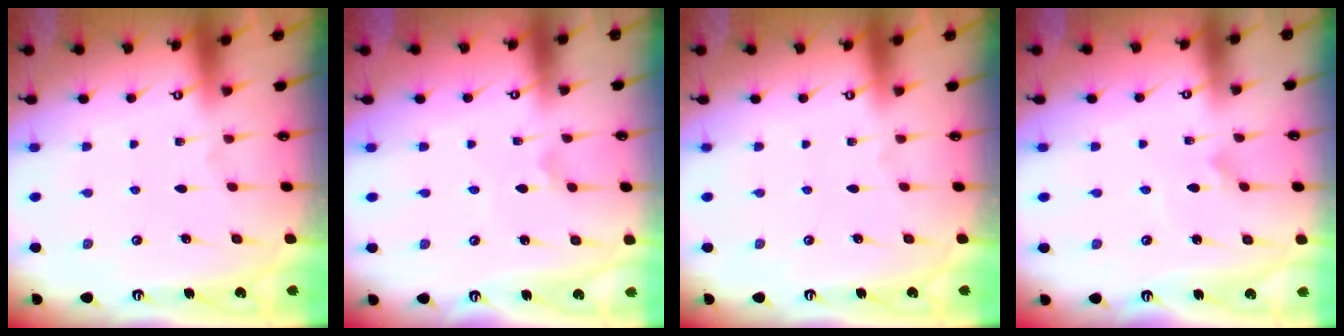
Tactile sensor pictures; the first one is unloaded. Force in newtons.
{"total": 1.5, "press": 1.4, "slide": 0.4}
{"total": 0.0}
{"total": 1.7, "press": 1.7, "slide": 0.1}